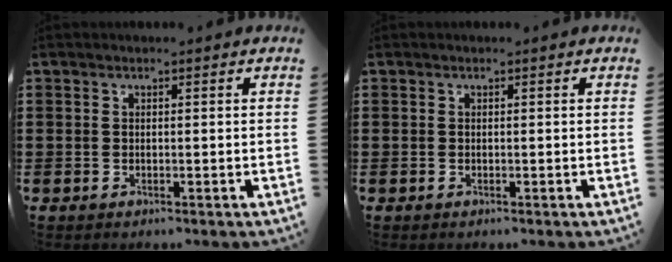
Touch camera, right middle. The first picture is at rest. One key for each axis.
{"total": 0.0}